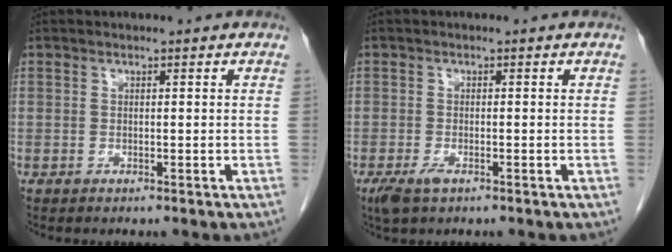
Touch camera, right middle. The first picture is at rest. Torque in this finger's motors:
{"motor_torque": [0.45, -0.22, 0.03, 0.04]}